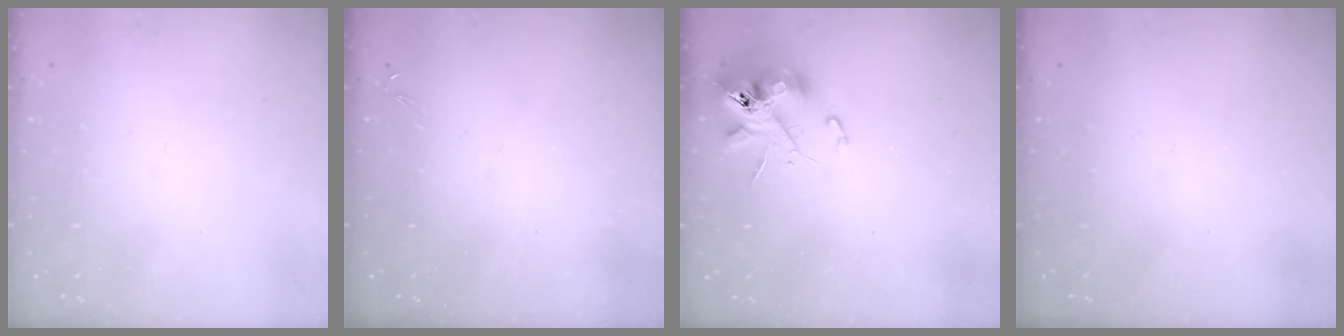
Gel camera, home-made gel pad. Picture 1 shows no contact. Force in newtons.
{"total": 0.0}
{"total": 13.4, "press": 13.2, "slide": 1.8}
{"total": 0.0}